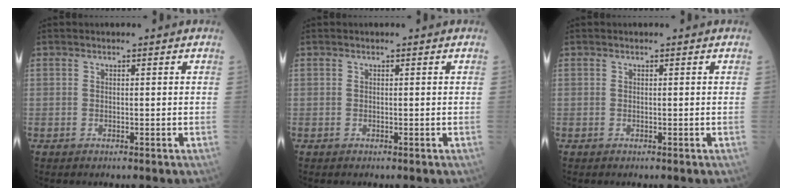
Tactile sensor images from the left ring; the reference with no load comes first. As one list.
[{"total": 0.0}, {"total": 0.0}]